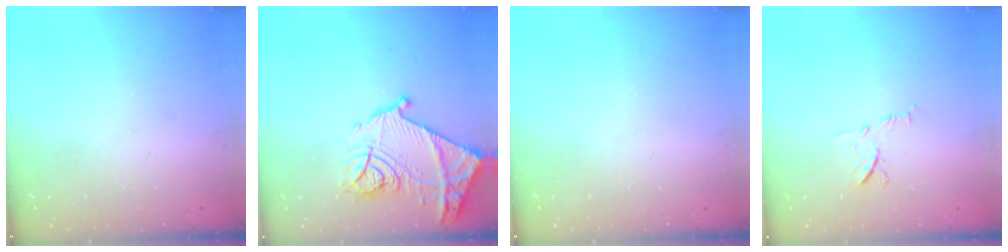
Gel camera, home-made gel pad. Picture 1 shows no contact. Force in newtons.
{"total": 18.1, "press": 18.0, "slide": 1.6}
{"total": 0.0}
{"total": 6.2, "press": 6.2, "slide": 0.7}